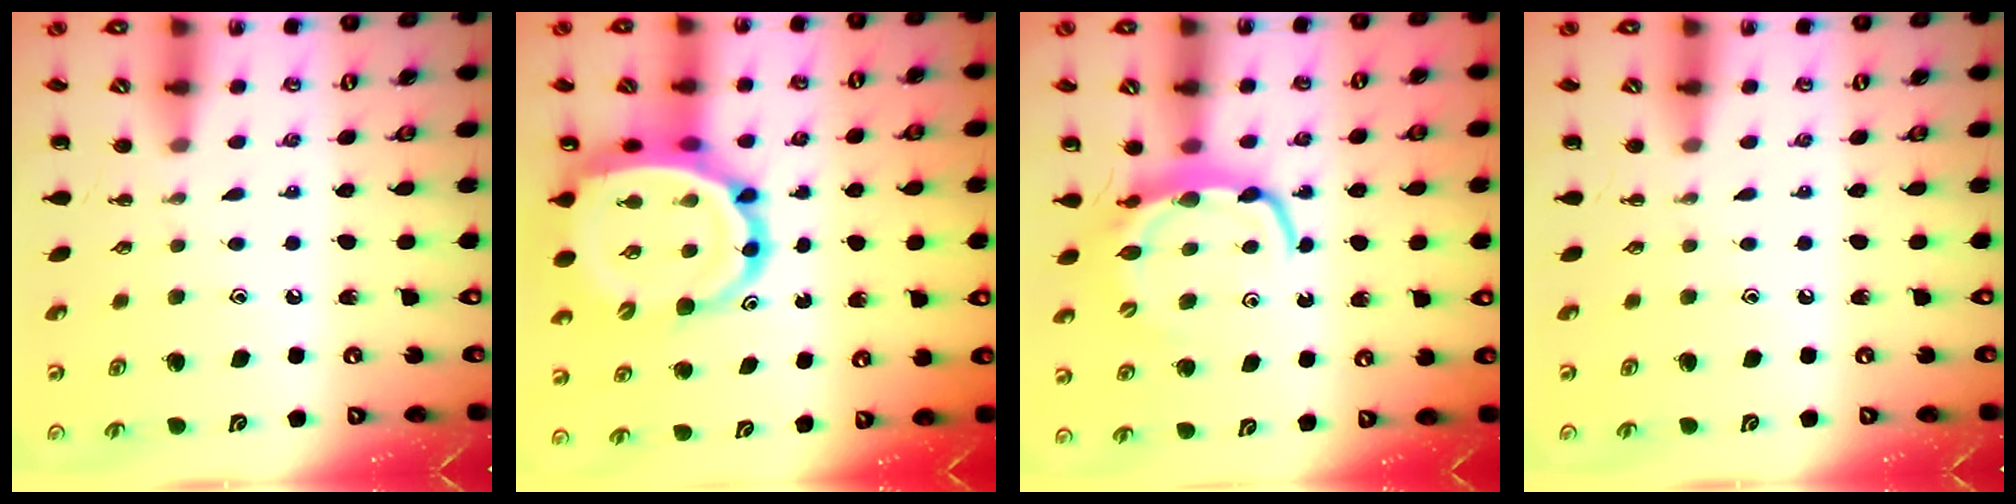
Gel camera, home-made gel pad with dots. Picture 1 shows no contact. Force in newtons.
{"total": 16.2, "press": 15.5, "slide": 4.5}
{"total": 7.4, "press": 7.3, "slide": 1.0}
{"total": 0.0}